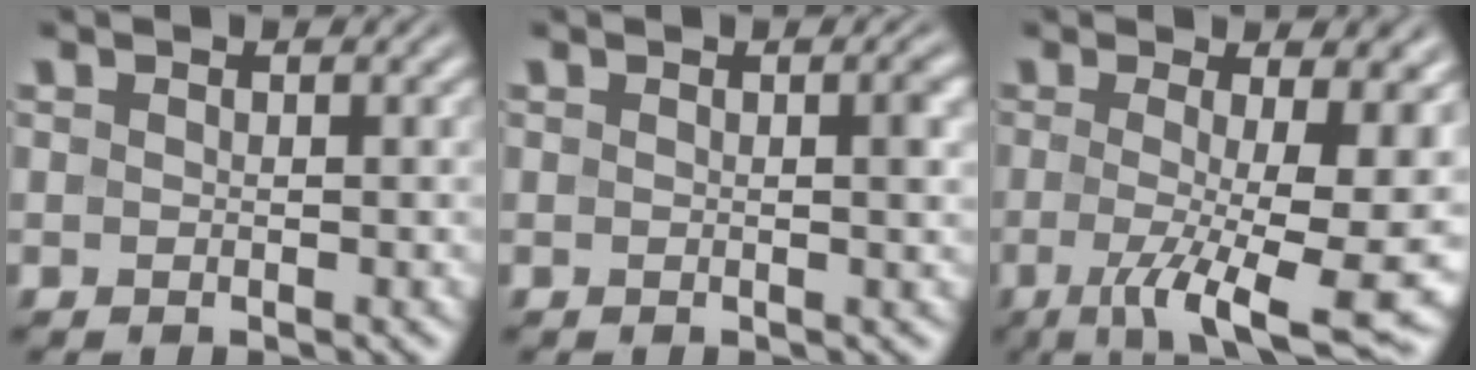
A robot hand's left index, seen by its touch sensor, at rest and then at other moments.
{"total": 2.0, "force": [0.3, 0.4, 1.9], "torque": [-0.021, 0.004, 0.001]}
{"total": 11.8, "force": [-1.4, 3.1, 11.3], "torque": [-0.155, -0.012, -0.014]}